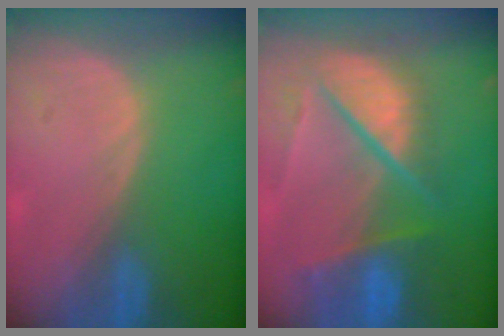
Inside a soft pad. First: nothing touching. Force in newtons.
{"total": 10.4, "press": 8.6, "slide": 5.7}